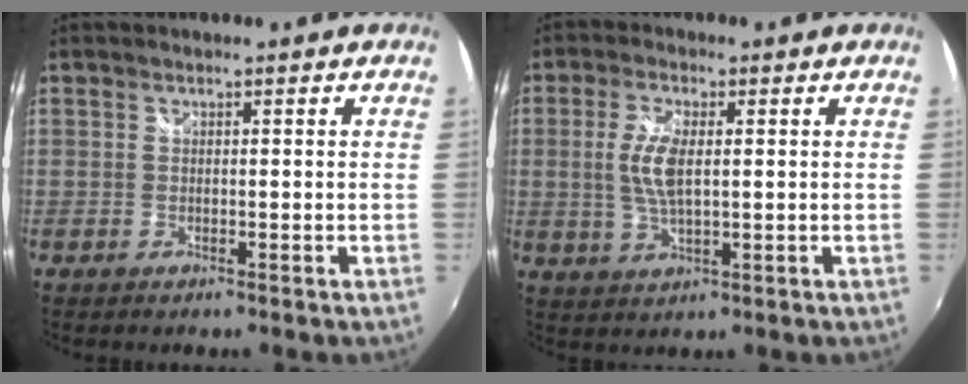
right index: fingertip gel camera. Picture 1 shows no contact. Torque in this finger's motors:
{"motor_torque": [0.19, 0.00, 0.18, 0.10]}